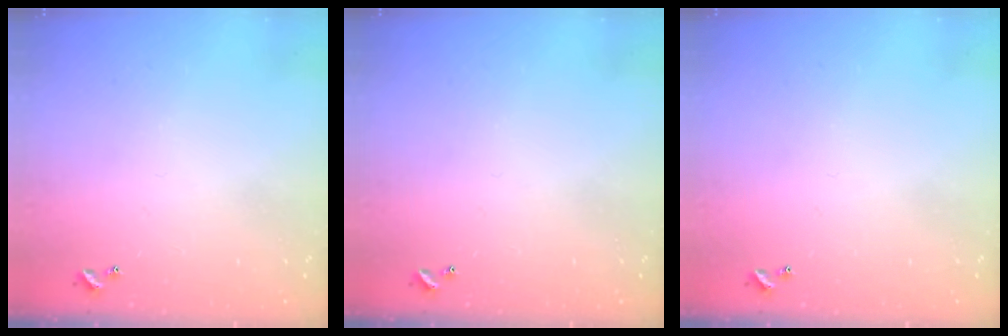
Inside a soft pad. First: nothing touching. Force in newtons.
{"total": 0.0}
{"total": 0.0}